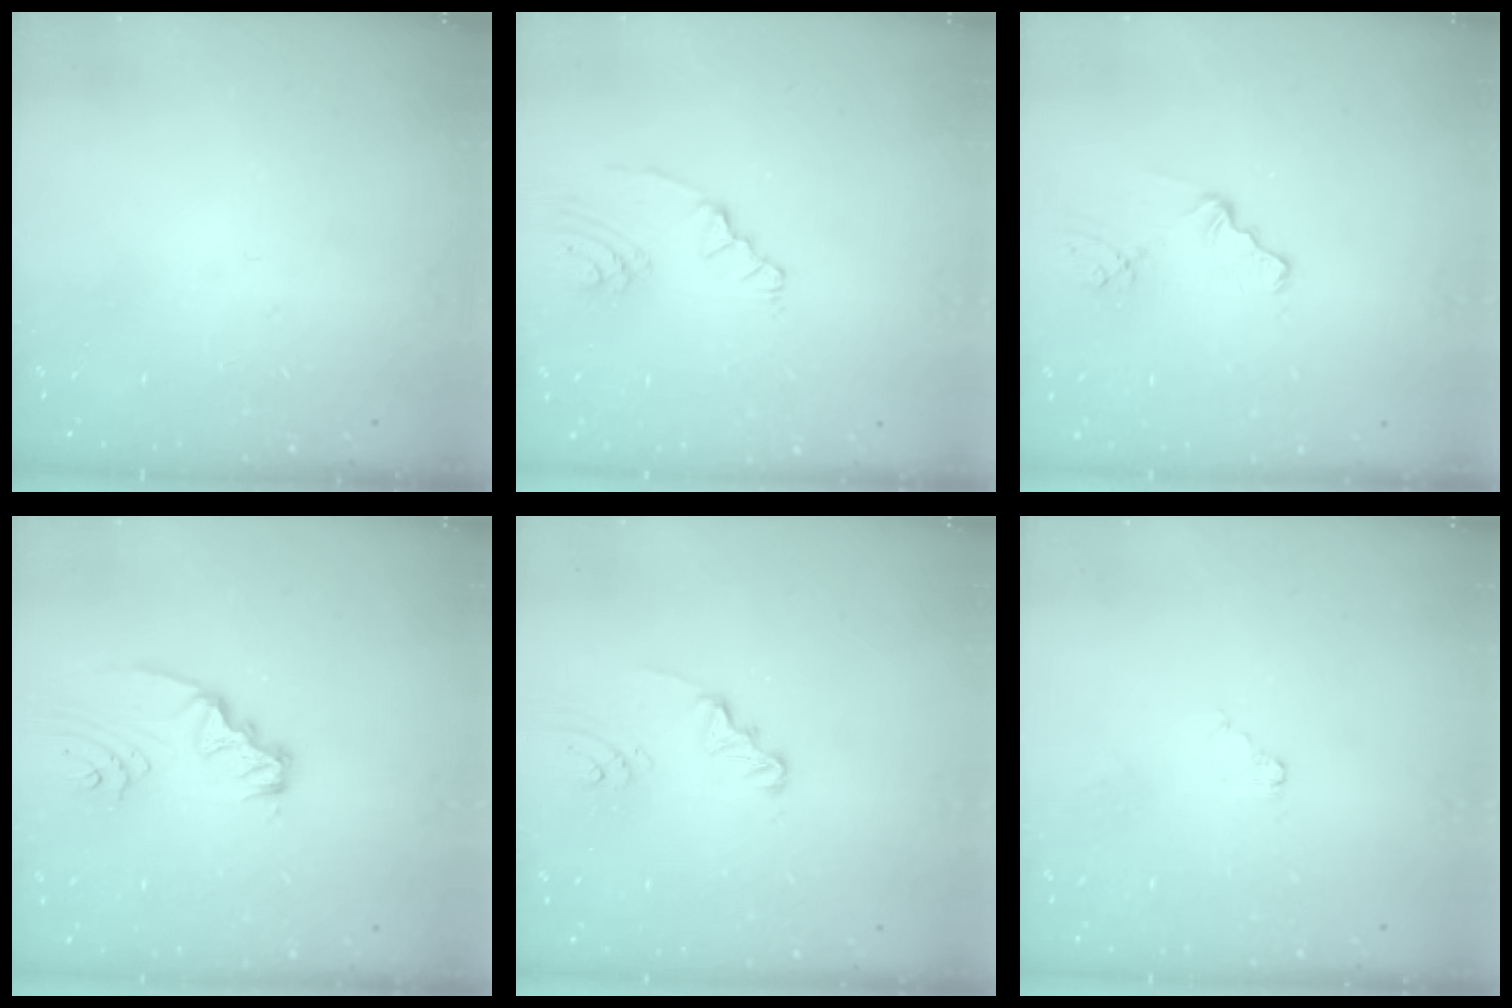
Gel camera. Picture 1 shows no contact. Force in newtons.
{"total": 2.3, "press": 2.3, "slide": 0.3}
{"total": 1.2, "press": 1.2, "slide": 0.2}
{"total": 5.6, "press": 5.6, "slide": 0.6}
{"total": 2.8, "press": 2.8, "slide": 0.3}
{"total": 2.4, "press": 2.4, "slide": 0.4}